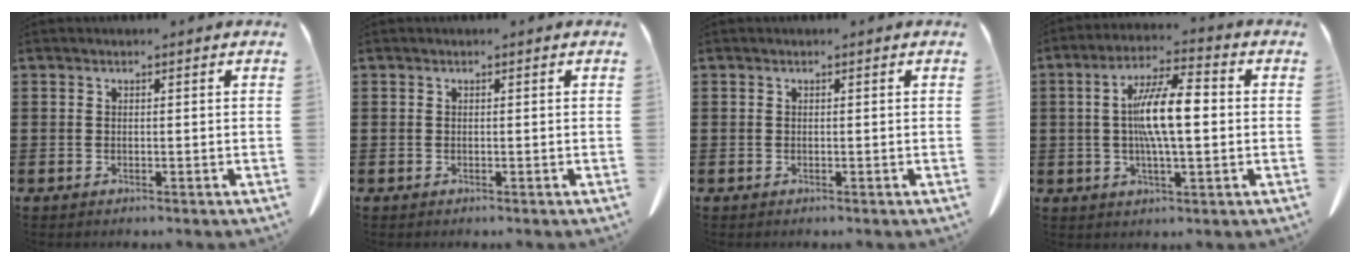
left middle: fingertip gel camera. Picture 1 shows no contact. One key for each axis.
{"total": 0.0}
{"total": 0.0}
{"total": 10.0, "fx": 0.3, "fy": 2.5, "fz": 9.7, "tx": -0.195, "ty": 0.001, "tz": -0.003}